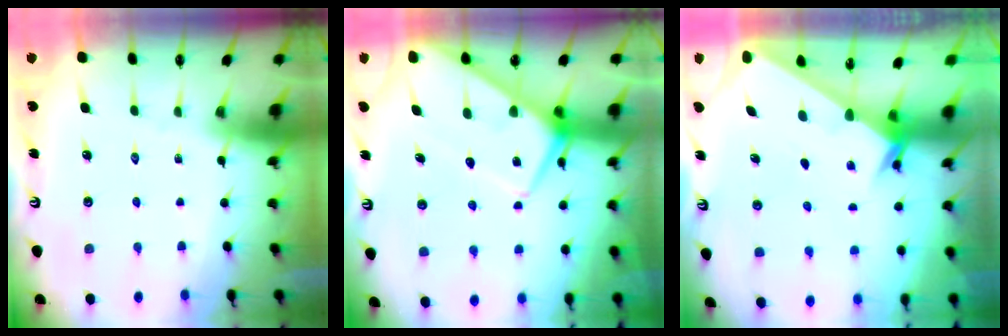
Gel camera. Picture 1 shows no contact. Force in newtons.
{"total": 10.8, "press": 10.7, "slide": 0.9}
{"total": 2.4, "press": 2.3, "slide": 0.2}